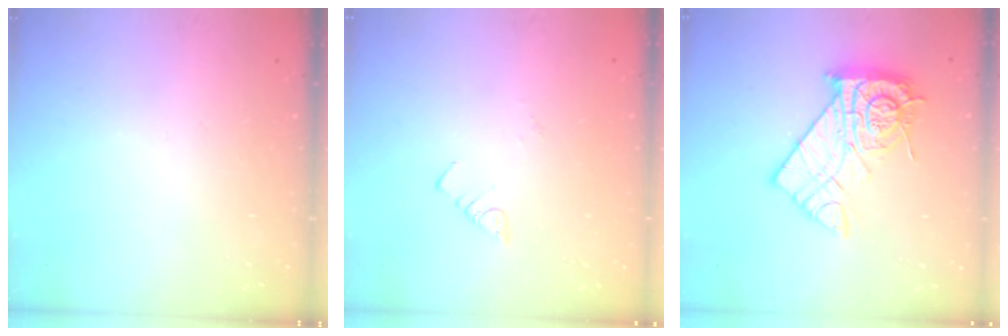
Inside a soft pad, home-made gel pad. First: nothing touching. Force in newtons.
{"total": 1.8, "press": 1.8, "slide": 0.2}
{"total": 15.2, "press": 15.1, "slide": 1.6}